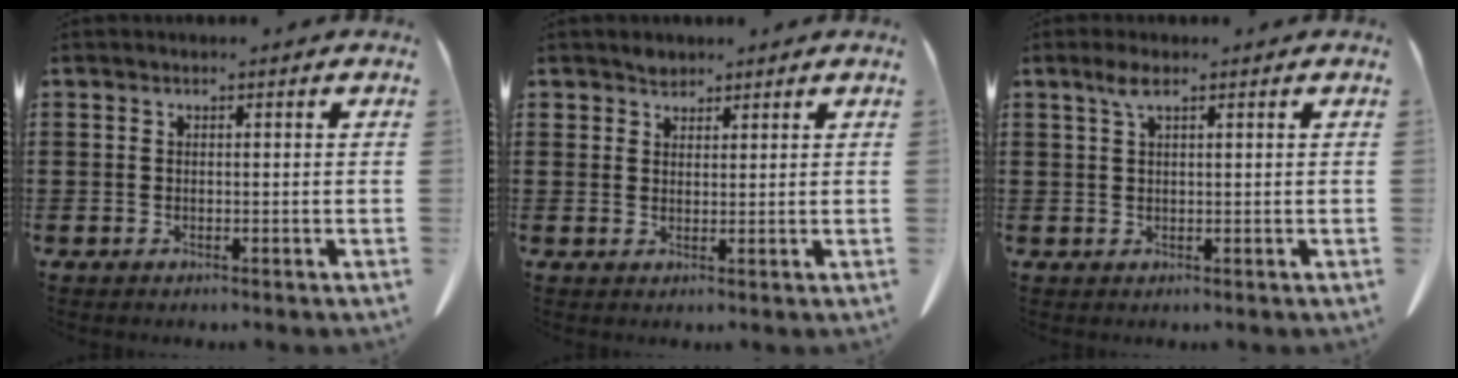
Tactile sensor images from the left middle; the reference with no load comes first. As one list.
[{"total": 1.9, "force": [1.6, 0.9, 0.1], "torque": [-0.006, 0.002, 0.033]}, {"total": 2.5, "force": [1.3, 0.6, 2.1], "torque": [-0.045, 0.005, 0.022]}]